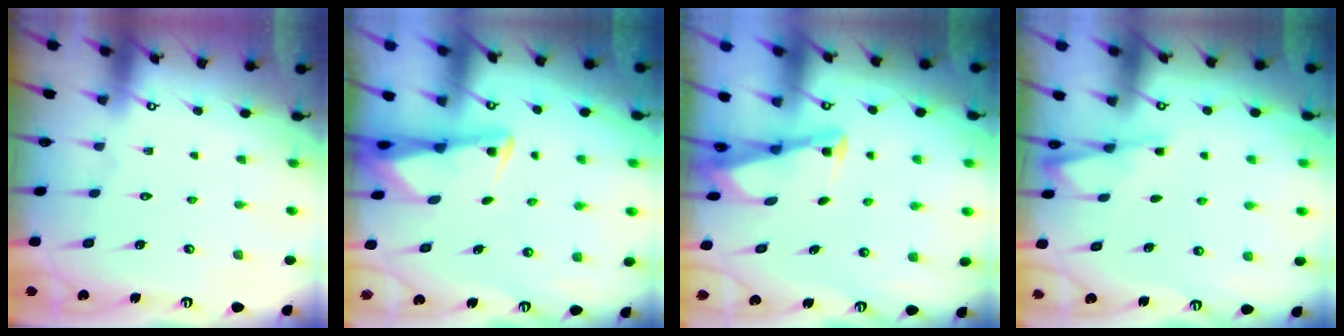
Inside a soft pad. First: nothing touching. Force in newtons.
{"total": 2.3, "press": 2.3, "slide": 0.3}
{"total": 3.0, "press": 3.0, "slide": 0.3}
{"total": 1.9, "press": 1.8, "slide": 0.4}